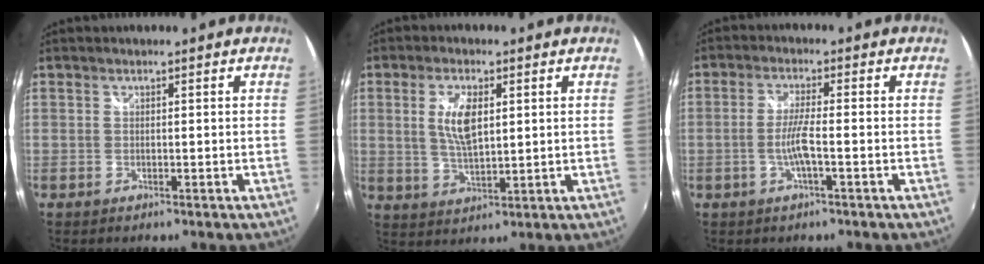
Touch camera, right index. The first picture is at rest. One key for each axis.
{"total": 7.1, "fx": 1.7, "fy": 3.0, "fz": 6.2, "tx": -0.118, "ty": 0.001, "tz": 0.034}
{"total": 4.6, "fx": -1.6, "fy": -0.1, "fz": 4.4, "tx": -0.089, "ty": -0.001, "tz": -0.029}